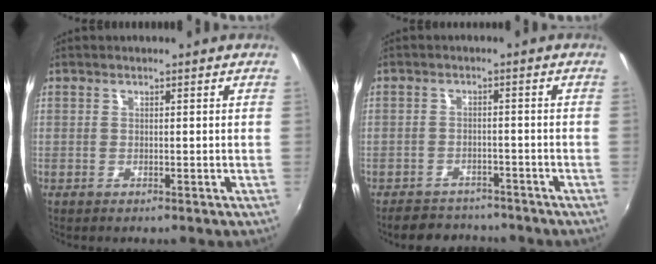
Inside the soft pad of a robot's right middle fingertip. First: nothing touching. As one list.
[{"total": 7.1, "force": [-6.3, 3.1, 1.3], "torque": [-0.039, 0.011, -0.091]}]